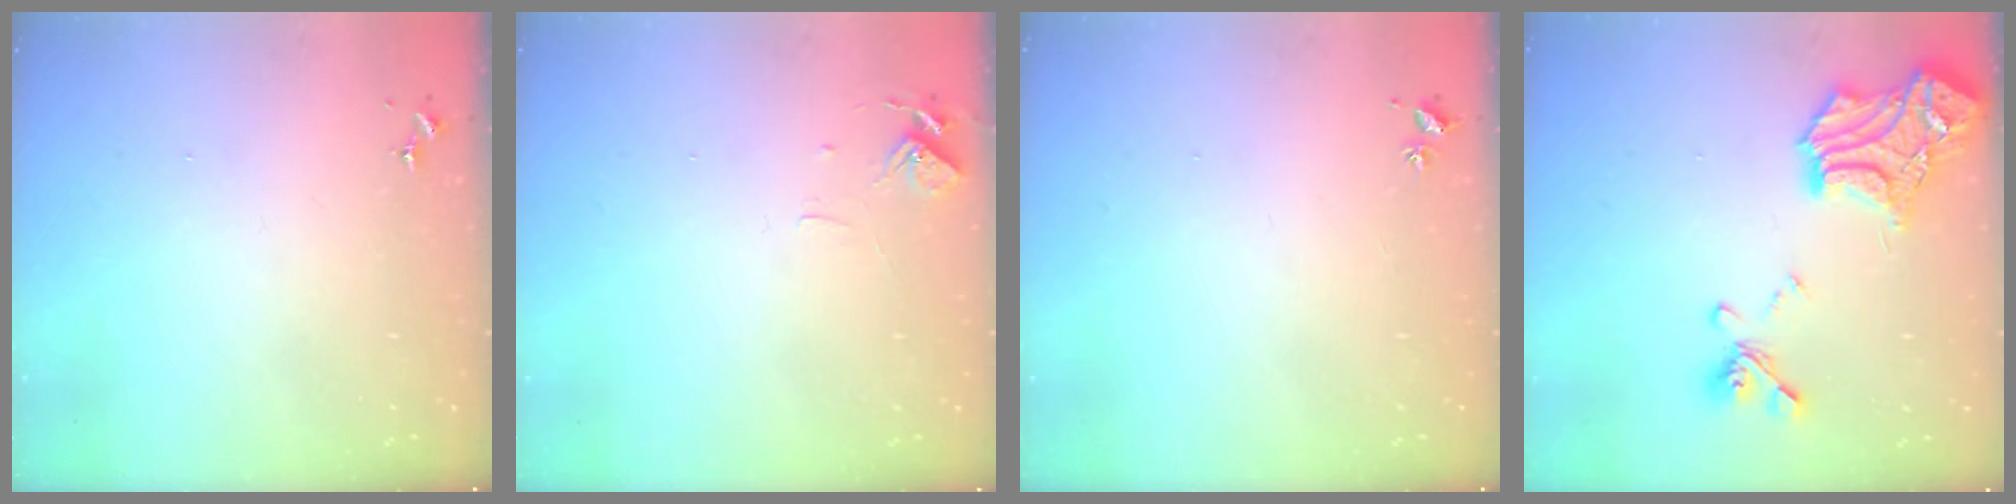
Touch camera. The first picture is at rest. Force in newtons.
{"total": 6.2, "press": 6.2, "slide": 0.5}
{"total": 2.0, "press": 2.0, "slide": 0.3}
{"total": 22.9, "press": 22.8, "slide": 2.3}